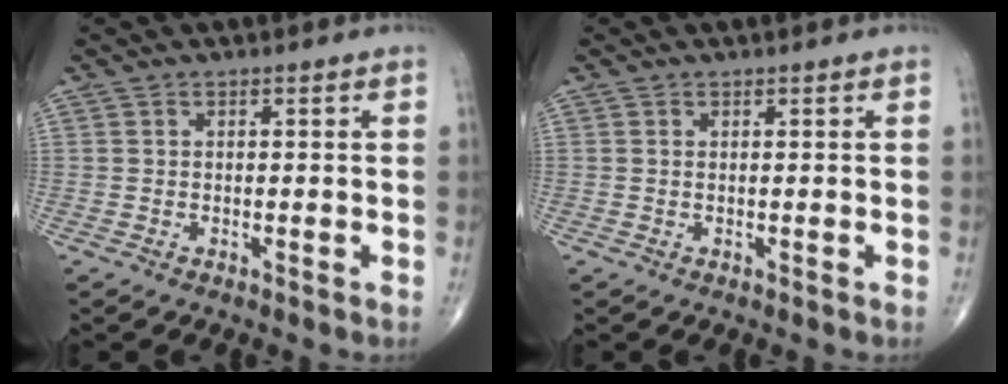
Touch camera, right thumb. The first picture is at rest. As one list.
[{"total": 0.0}]